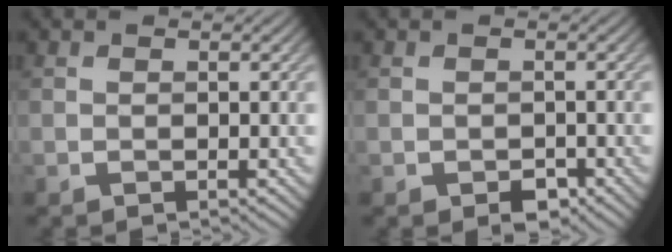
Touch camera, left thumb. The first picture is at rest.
{"total": 2.0, "force": [-1.1, 1.3, 1.0], "torque": [-0.016, -0.008, -0.018]}